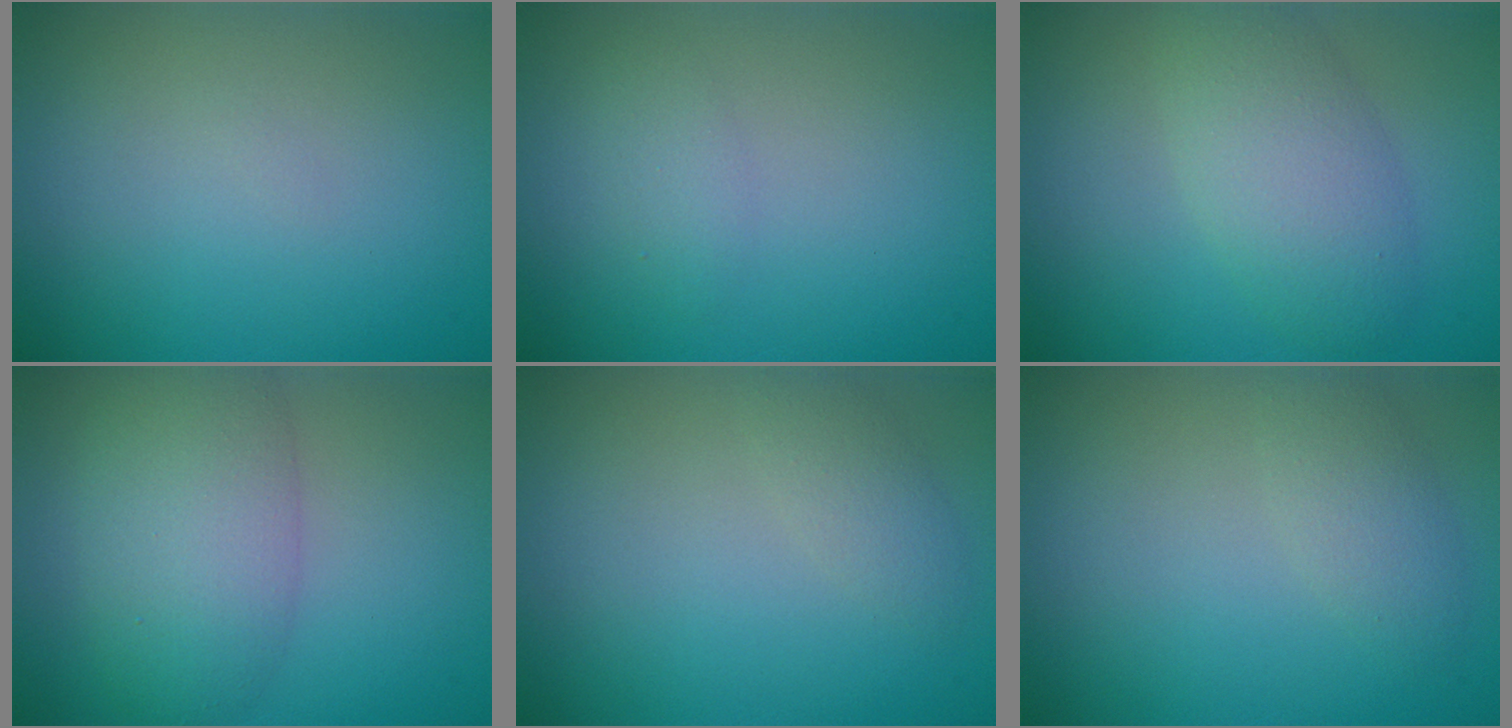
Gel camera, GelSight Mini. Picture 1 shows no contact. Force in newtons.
{"total": 1.2, "press": 1.2, "slide": 0.1}
{"total": 4.4, "press": 4.4, "slide": 0.2}
{"total": 5.7, "press": 5.7, "slide": 0.2}
{"total": 1.5, "press": 1.5, "slide": 0.1}
{"total": 1.9, "press": 1.9, "slide": 0.1}